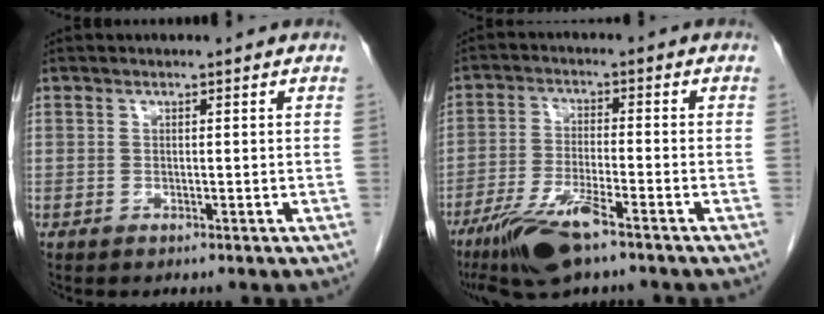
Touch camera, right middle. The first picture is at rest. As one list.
[{"total": 9.4, "force": [-6.4, 1.1, 6.9], "torque": [-0.139, -0.021, -0.116]}]